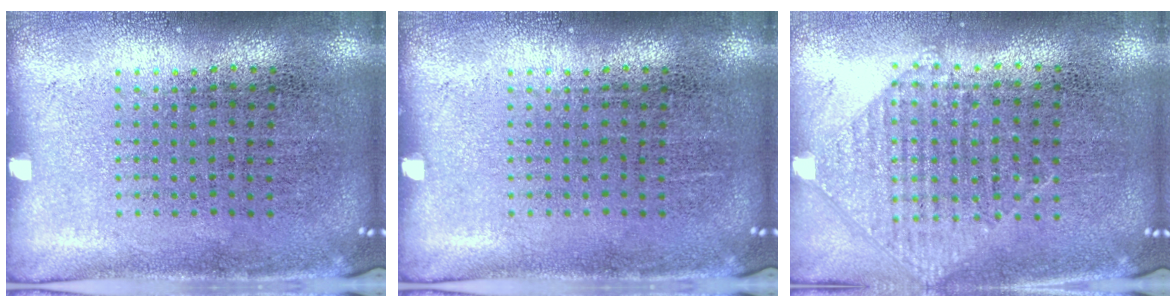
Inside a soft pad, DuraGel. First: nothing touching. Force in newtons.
{"total": 0.0}
{"total": 0.8, "press": 0.7, "slide": 0.2}